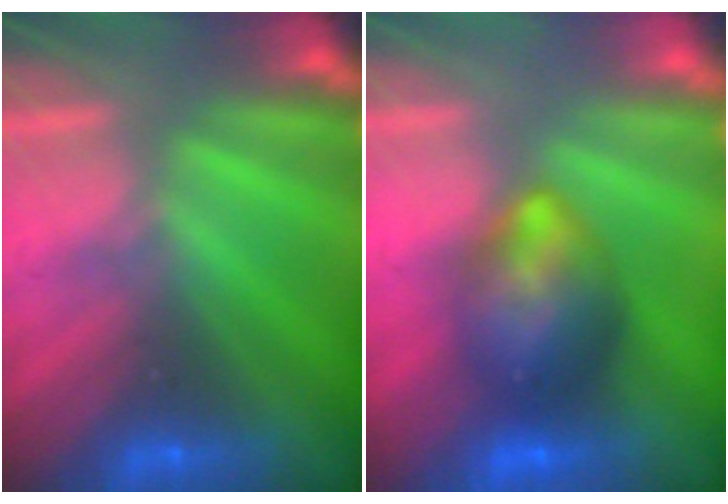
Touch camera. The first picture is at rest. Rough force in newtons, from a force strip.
{"total": 7.8}